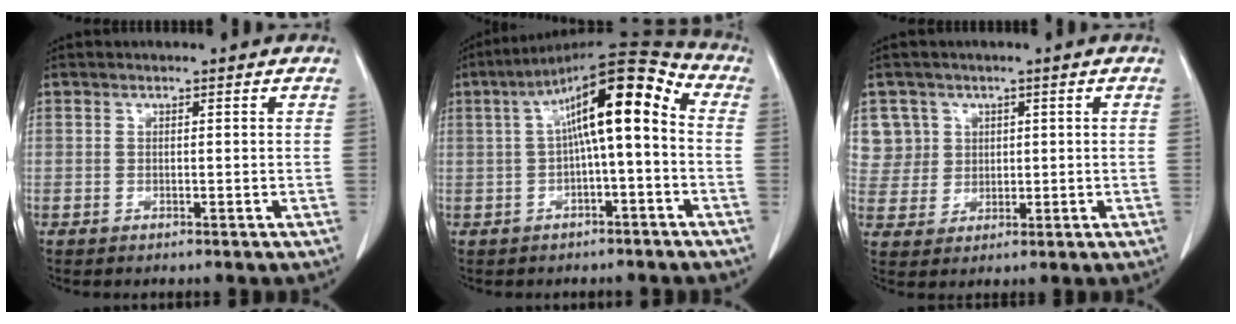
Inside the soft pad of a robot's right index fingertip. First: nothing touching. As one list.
[{"total": 12.9, "force": [1.0, 2.6, 12.6], "torque": [-0.201, 0.054, 0.014]}, {"total": 5.9, "force": [2.2, 5.5, -0.4], "torque": [0.019, 0.014, 0.054]}]